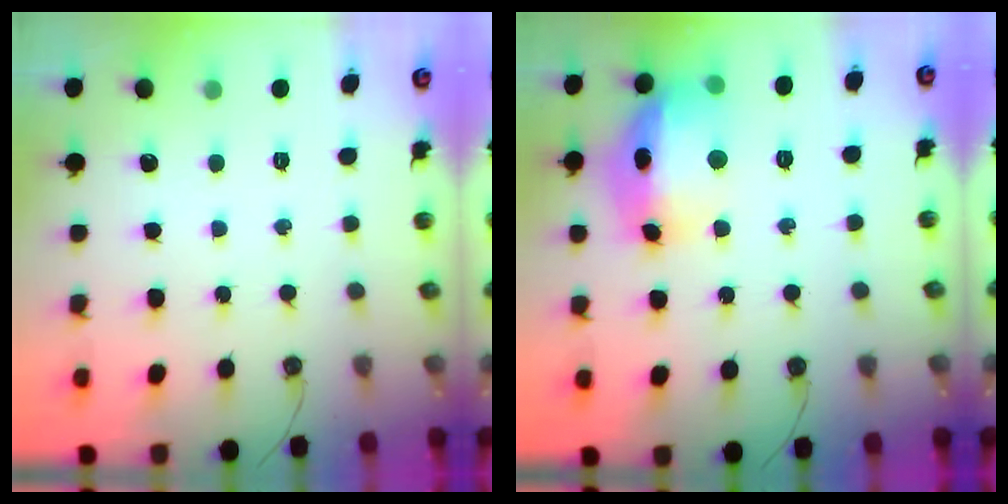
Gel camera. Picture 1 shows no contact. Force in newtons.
{"total": 17.9, "press": 17.8, "slide": 1.4}